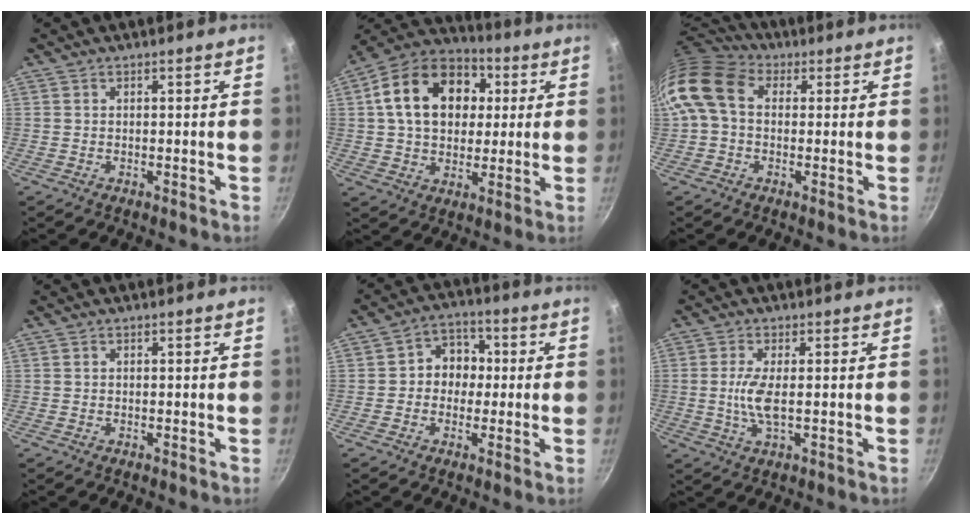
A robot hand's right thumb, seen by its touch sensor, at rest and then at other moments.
{"total": 19.2, "force": [4.1, 14.1, 12.4], "torque": [-0.183, 0.024, 0.057]}
{"total": 11.4, "force": [1.6, 8.5, 7.4], "torque": [-0.132, 0.022, 0.008]}
{"total": 0.0}
{"total": 7.5, "force": [0.0, 6.4, 3.8], "torque": [-0.007, 0.018, -0.013]}
{"total": 5.3, "force": [-0.1, 1.6, 5.0], "torque": [-0.116, -0.002, -0.003]}